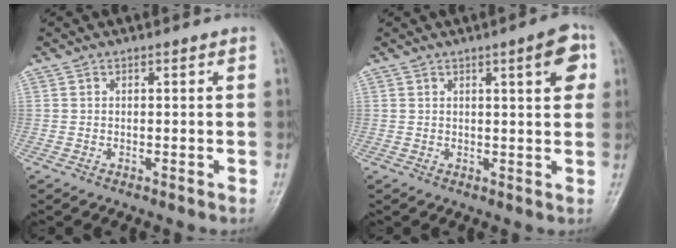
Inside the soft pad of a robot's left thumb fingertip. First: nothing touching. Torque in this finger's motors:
{"motor_torque": [-0.04, 0.23, 0.18, 0.34, 0.12]}